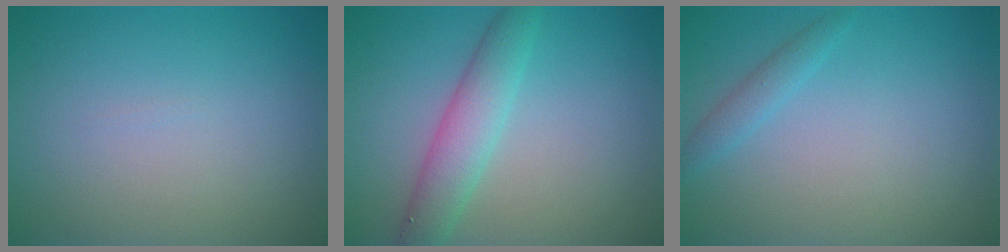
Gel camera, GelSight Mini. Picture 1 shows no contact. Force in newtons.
{"total": 3.8, "press": 3.8, "slide": 0.3}
{"total": 1.3, "press": 1.3, "slide": 0.1}